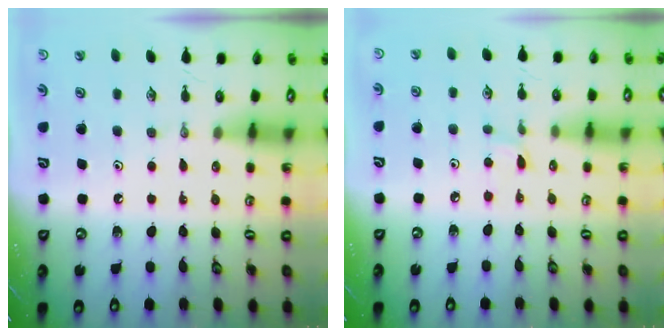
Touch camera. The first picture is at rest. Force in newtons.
{"total": 2.8, "press": 2.8, "slide": 0.4}